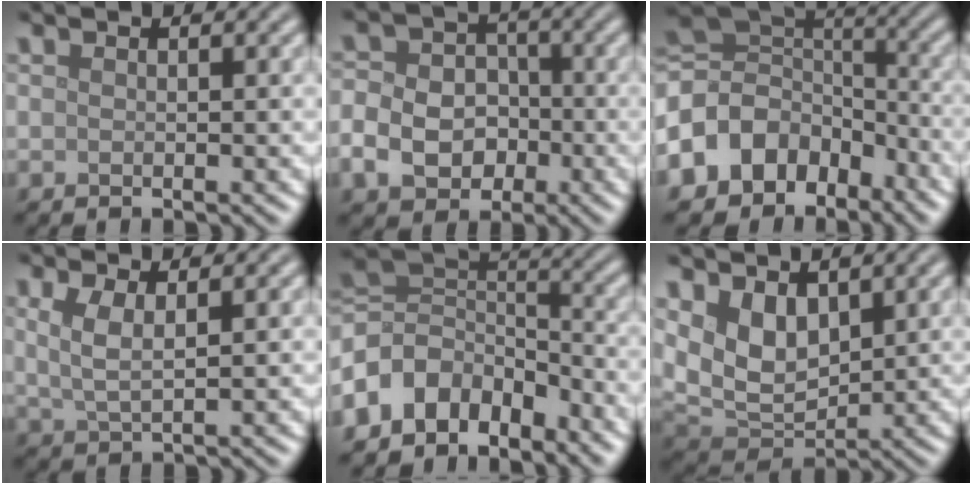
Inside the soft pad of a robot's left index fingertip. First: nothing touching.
{"total": 6.6, "force": [-2.3, 5.3, 3.2], "torque": [-0.037, -0.008, -0.058]}
{"total": 9.6, "force": [-4.7, 7.4, 3.9], "torque": [-0.094, 0.001, -0.094]}
{"total": 2.8, "force": [0.9, 1.1, 2.4], "torque": [-0.056, -0.002, 0.023]}
{"total": 7.5, "force": [-4.3, 5.1, 3.4], "torque": [-0.049, 0.007, -0.095]}
{"total": 5.6, "force": [2.1, 3.7, 3.7], "torque": [-0.077, -0.017, 0.044]}